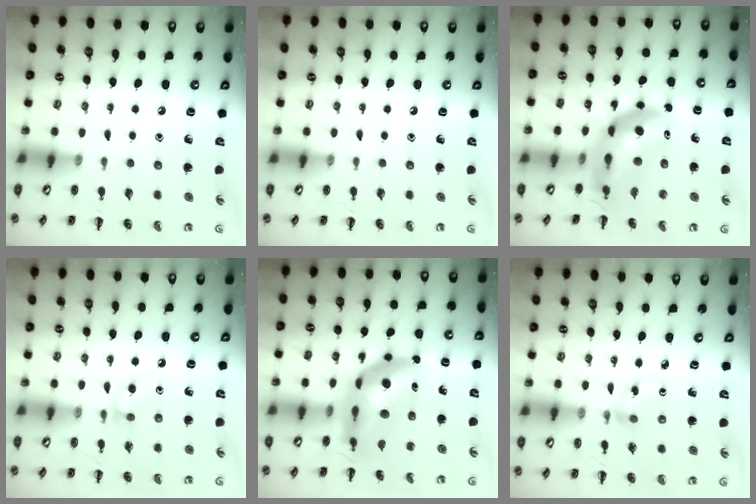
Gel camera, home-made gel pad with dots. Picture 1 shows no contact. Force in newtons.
{"total": 0.0}
{"total": 11.2, "press": 10.7, "slide": 3.3}
{"total": 4.1, "press": 3.7, "slide": 1.7}
{"total": 12.7, "press": 12.1, "slide": 3.9}
{"total": 3.1, "press": 2.9, "slide": 1.1}